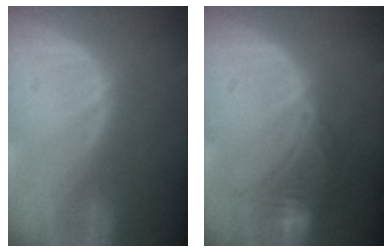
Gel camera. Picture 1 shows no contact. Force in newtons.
{"total": 8.1, "press": 7.0, "slide": 4.0}